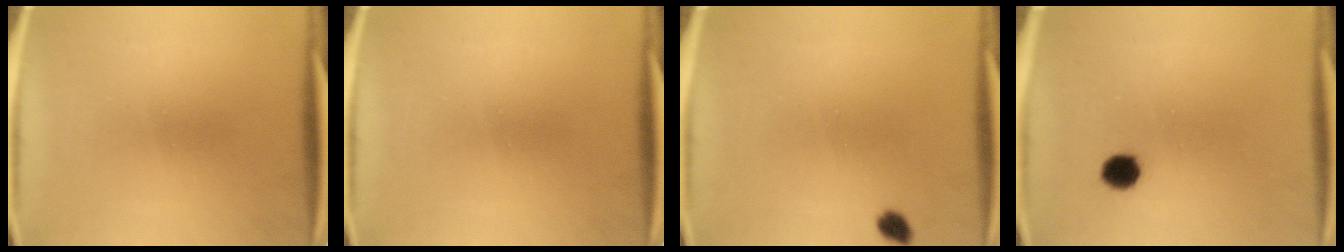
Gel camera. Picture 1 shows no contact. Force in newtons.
{"total": 0.0}
{"total": 1.9}
{"total": 3.9}